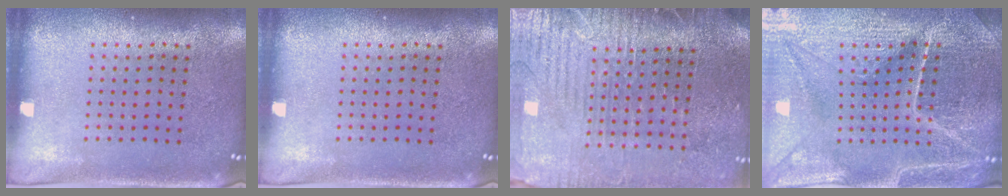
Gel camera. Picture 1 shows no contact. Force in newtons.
{"total": 0.0}
{"total": 3.7, "press": 3.3, "slide": 1.6}
{"total": 4.9, "press": 4.6, "slide": 1.6}